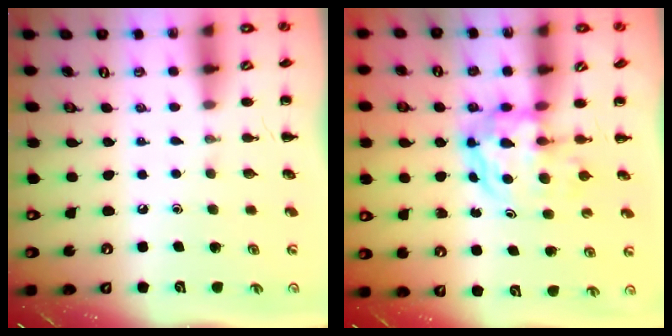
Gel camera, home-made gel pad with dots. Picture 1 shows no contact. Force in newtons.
{"total": 4.9, "press": 4.8, "slide": 1.1}